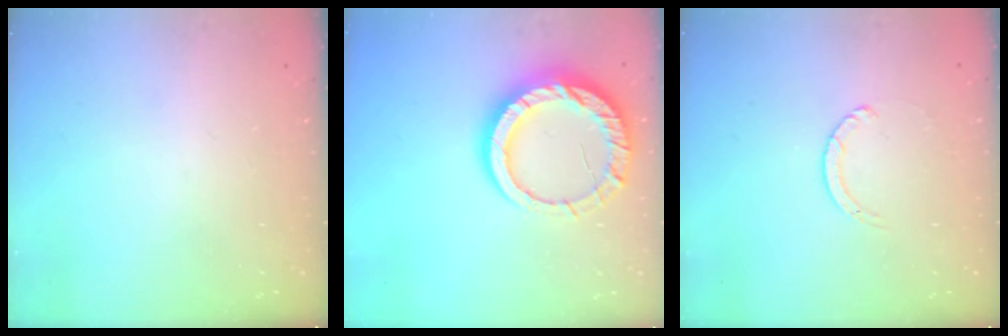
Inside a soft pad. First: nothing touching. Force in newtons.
{"total": 16.0, "press": 15.9, "slide": 1.4}
{"total": 1.1, "press": 1.1, "slide": 0.1}